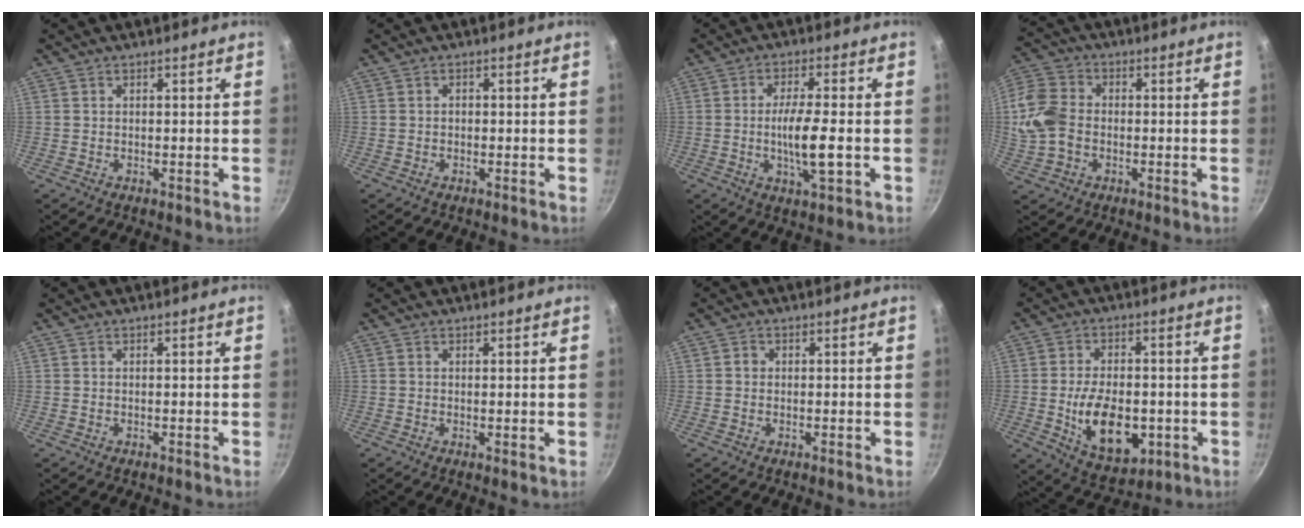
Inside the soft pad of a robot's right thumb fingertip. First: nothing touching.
{"total": 1.0, "force": [-0.2, 0.8, 0.5], "torque": [-0.007, 0.004, -0.004]}
{"total": 8.6, "force": [-1.6, 1.9, 8.2], "torque": [-0.149, 0.004, -0.031]}
{"total": 11.1, "force": [-1.3, 8.4, 7.0], "torque": [-0.134, 0.016, -0.037]}
{"total": 0.0}
{"total": 0.5, "force": [0.2, 0.1, 0.5], "torque": [-0.006, -0.009, 0.000]}
{"total": 1.0, "force": [0.0, 1.0, 0.3], "torque": [-0.003, 0.005, -0.002]}
{"total": 14.2, "force": [-2.9, 8.4, 11.1], "torque": [-0.162, -0.001, -0.033]}